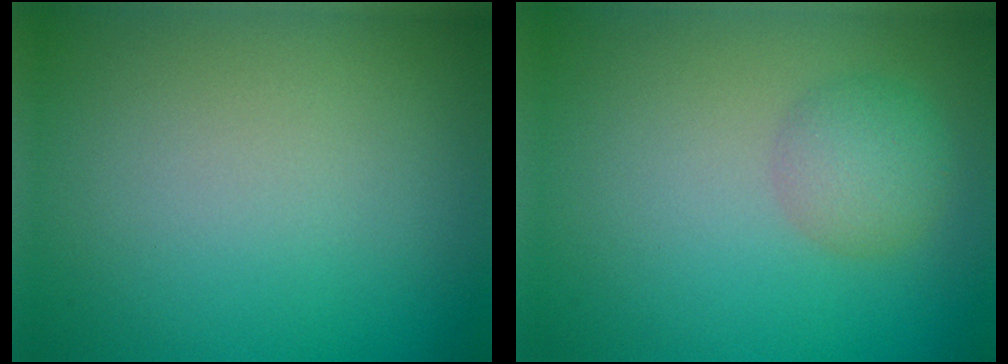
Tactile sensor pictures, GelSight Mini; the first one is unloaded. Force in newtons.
{"total": 2.5, "press": 2.5, "slide": 0.1}